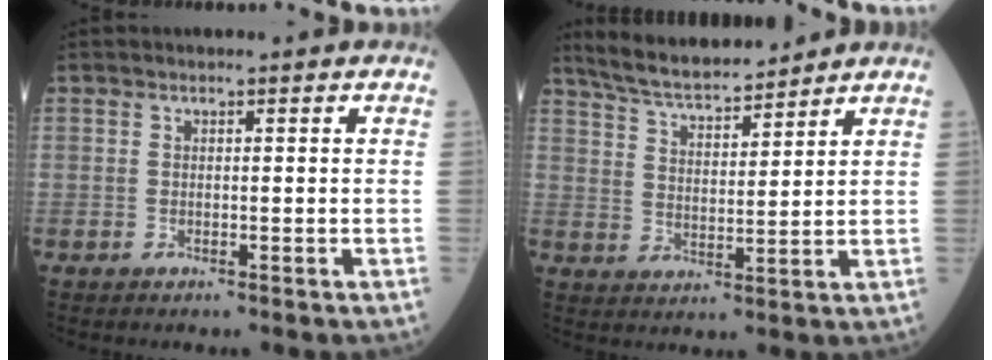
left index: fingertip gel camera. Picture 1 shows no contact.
{"total": 10.1, "force": [9.3, 1.3, 3.6], "torque": [-0.069, 0.016, 0.168]}